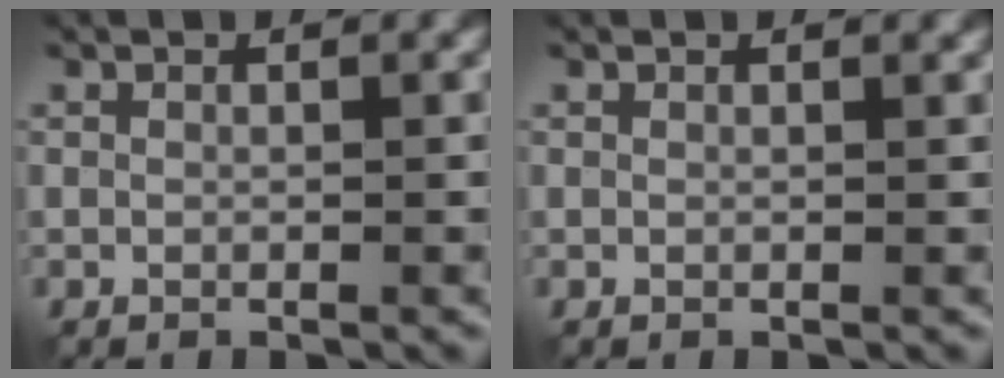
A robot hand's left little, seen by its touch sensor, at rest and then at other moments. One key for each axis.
{"total": 0.8, "fx": 0.8, "fy": 0.1, "fz": 0.3, "tx": -0.003, "ty": 0.001, "tz": 0.009}